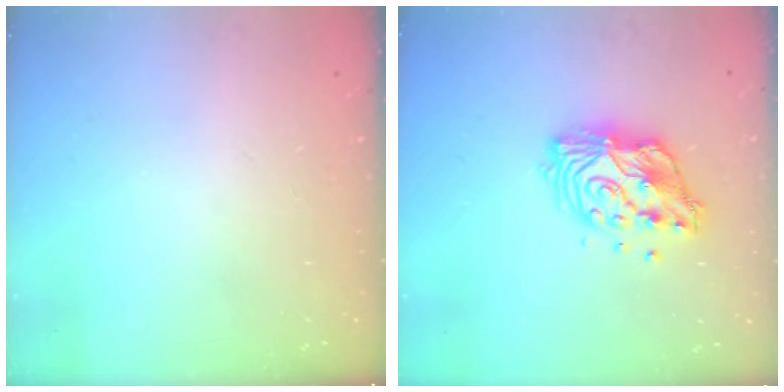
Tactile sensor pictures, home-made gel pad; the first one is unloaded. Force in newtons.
{"total": 13.0, "press": 13.0, "slide": 1.1}